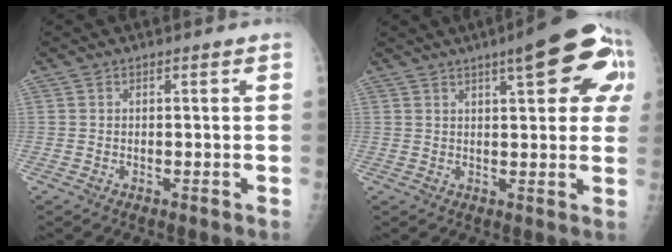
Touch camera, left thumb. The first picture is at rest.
{"total": 15.8, "force": [6.1, 4.9, 13.7], "torque": [-0.150, 0.009, 0.068]}